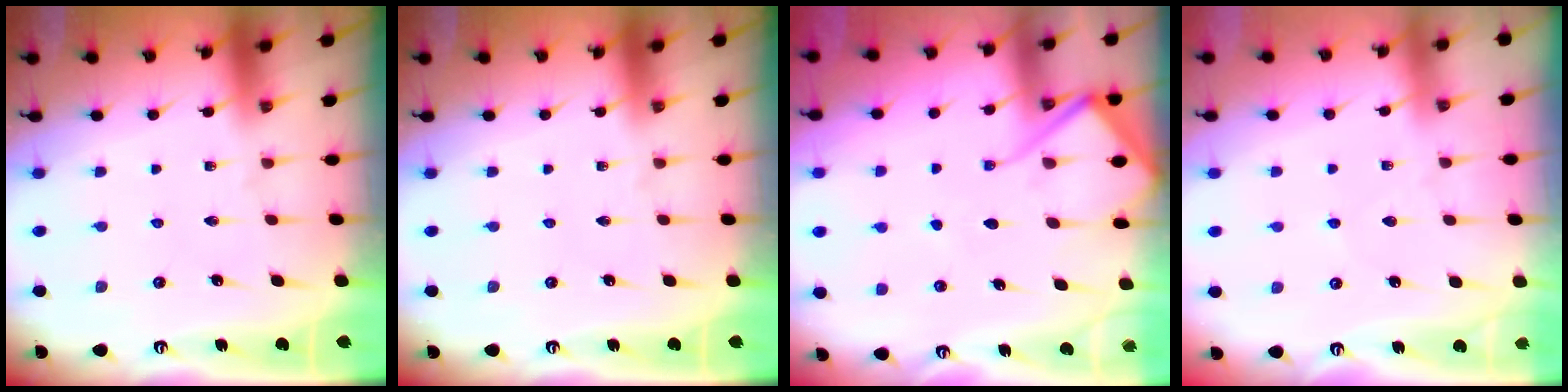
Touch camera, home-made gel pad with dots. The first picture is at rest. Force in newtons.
{"total": 0.0}
{"total": 9.6, "press": 9.6, "slide": 0.9}
{"total": 2.5, "press": 2.4, "slide": 0.5}